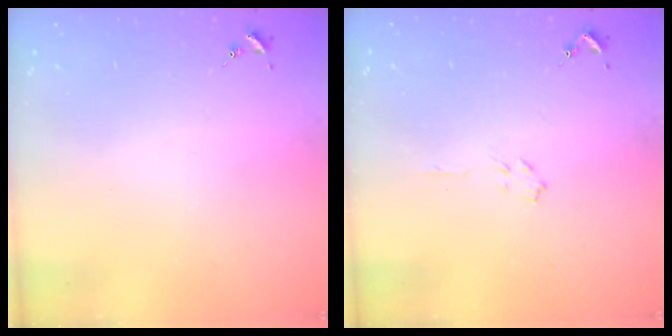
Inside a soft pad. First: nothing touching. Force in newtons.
{"total": 3.5, "press": 3.4, "slide": 0.5}